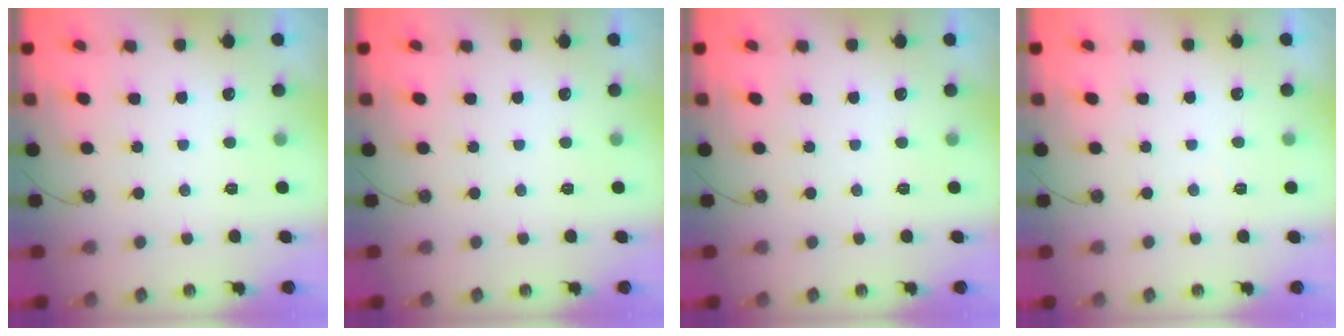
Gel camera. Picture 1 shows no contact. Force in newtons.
{"total": 0.0}
{"total": 0.0}
{"total": 2.9, "press": 2.9, "slide": 0.5}